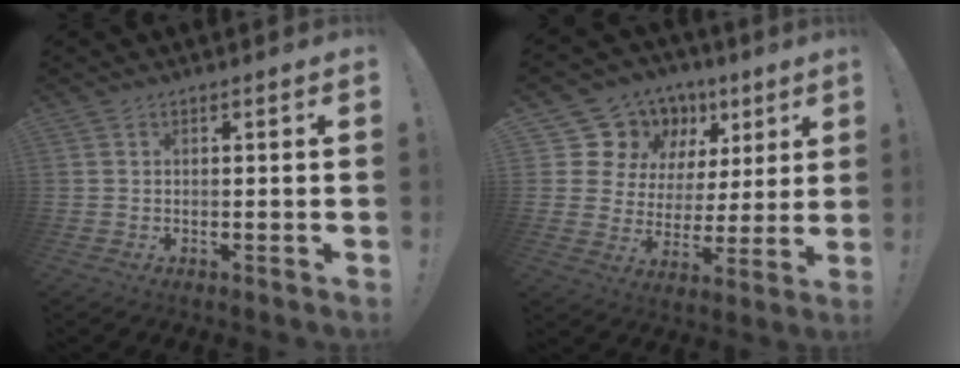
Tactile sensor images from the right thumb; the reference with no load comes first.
{"total": 13.9, "force": [8.6, 10.2, 4.0], "torque": [-0.064, -0.062, 0.177]}